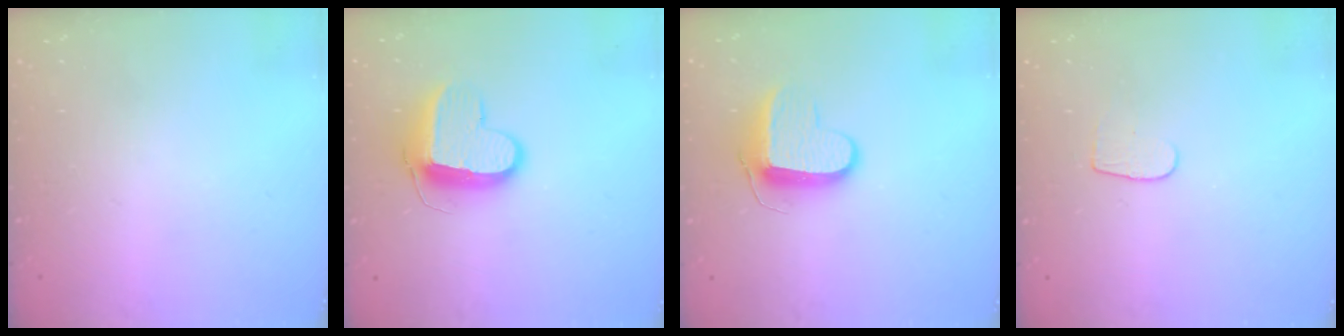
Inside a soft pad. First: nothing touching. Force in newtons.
{"total": 11.3, "press": 11.3, "slide": 1.1}
{"total": 10.0, "press": 10.0, "slide": 0.2}
{"total": 4.3, "press": 4.2, "slide": 0.3}